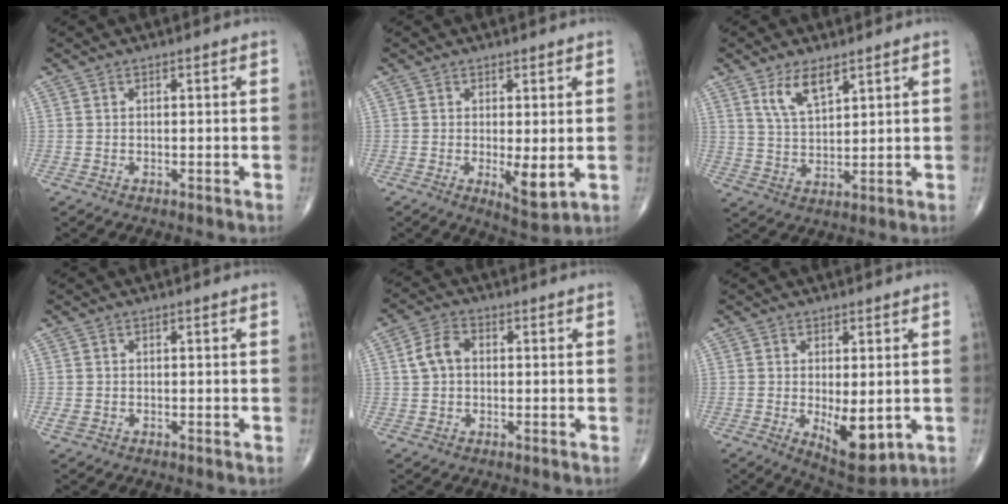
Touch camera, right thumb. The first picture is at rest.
{"total": 5.2, "force": [-0.4, 1.6, 4.9], "torque": [-0.075, -0.019, 0.000]}
{"total": 6.6, "force": [4.1, 2.6, 4.5], "torque": [-0.078, -0.024, 0.082]}
{"total": 1.3, "force": [-0.3, 1.0, 0.8], "torque": [-0.018, -0.003, -0.004]}
{"total": 5.1, "force": [0.6, 3.6, 3.5], "torque": [-0.070, 0.016, 0.006]}
{"total": 8.4, "force": [-1.2, 3.8, 7.5], "torque": [-0.097, -0.020, -0.005]}